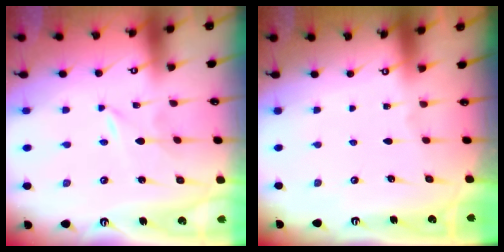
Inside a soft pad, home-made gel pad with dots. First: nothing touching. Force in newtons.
{"total": 0.0}